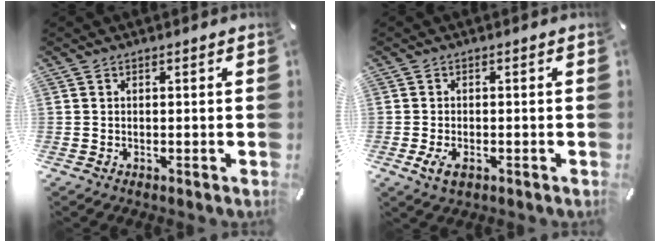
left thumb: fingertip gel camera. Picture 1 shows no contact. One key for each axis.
{"total": 3.3, "fx": -1.4, "fy": 1.7, "fz": 2.4, "tx": -0.061, "ty": -0.003, "tz": -0.027}